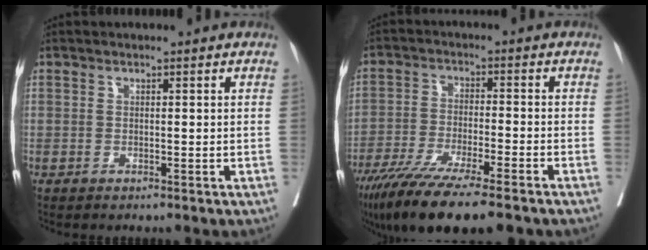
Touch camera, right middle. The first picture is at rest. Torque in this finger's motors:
{"motor_torque": [1.19, -0.95, 0.34, 0.21]}